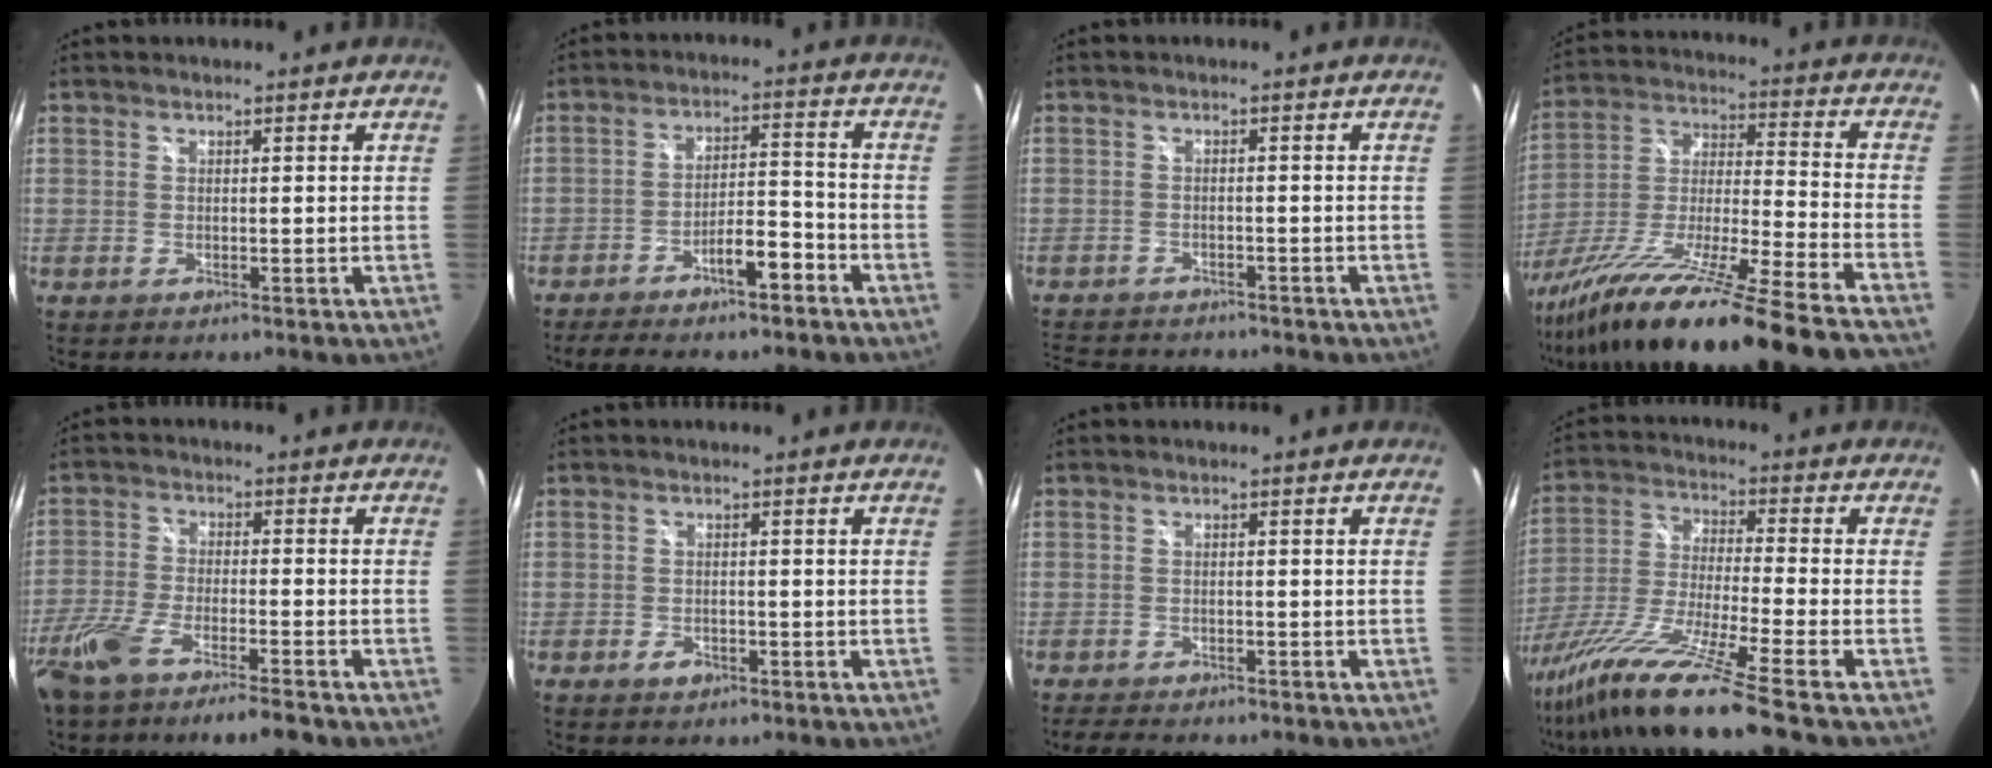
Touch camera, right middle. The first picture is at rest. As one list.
[{"total": 8.4, "force": [-6.3, 2.0, 5.2], "torque": [-0.095, 0.020, -0.096]}, {"total": 9.4, "force": [-8.4, 3.1, 2.8], "torque": [-0.078, -0.009, -0.129]}, {"total": 30.2, "force": [-24.5, -1.6, 17.5], "torque": [-0.279, -0.081, -0.405]}, {"total": 11.1, "force": [-8.4, 1.6, 7.1], "torque": [-0.167, -0.030, -0.158]}, {"total": 2.0, "force": [-1.2, 1.2, 0.9], "torque": [-0.017, 0.000, -0.019]}, {"total": 5.0, "force": [-4.5, 1.4, 1.8], "torque": [-0.046, -0.013, -0.069]}, {"total": 17.5, "force": [-13.8, -2.1, 10.7], "torque": [-0.211, -0.049, -0.251]}]